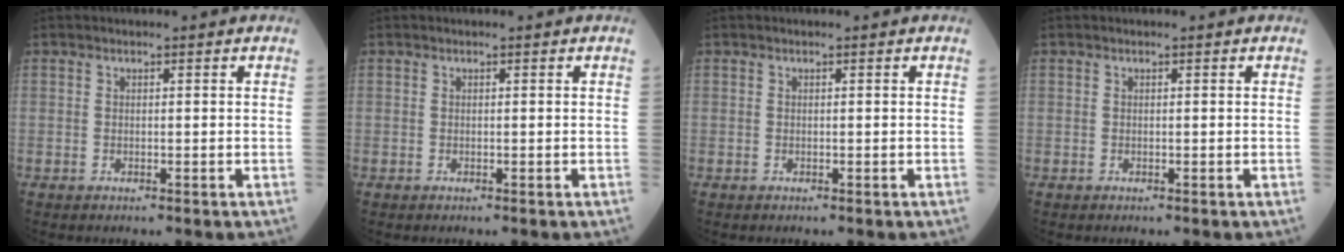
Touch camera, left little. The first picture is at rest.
{"total": 0.0}
{"total": 0.0}
{"total": 0.0}